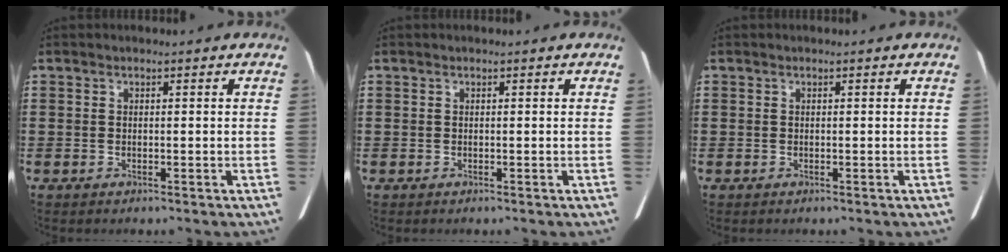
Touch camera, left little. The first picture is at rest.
{"total": 0.0}
{"total": 0.0}